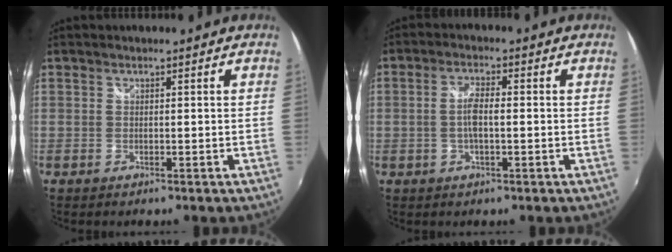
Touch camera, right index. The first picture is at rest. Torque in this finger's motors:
{"motor_torque": [0.23, 0.22, 0.06, 0.02]}